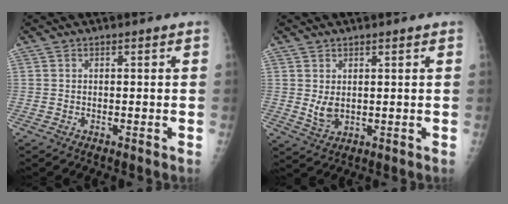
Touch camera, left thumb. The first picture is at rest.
{"total": 3.9, "force": [1.3, 2.2, 3.0], "torque": [-0.049, -0.018, 0.031]}